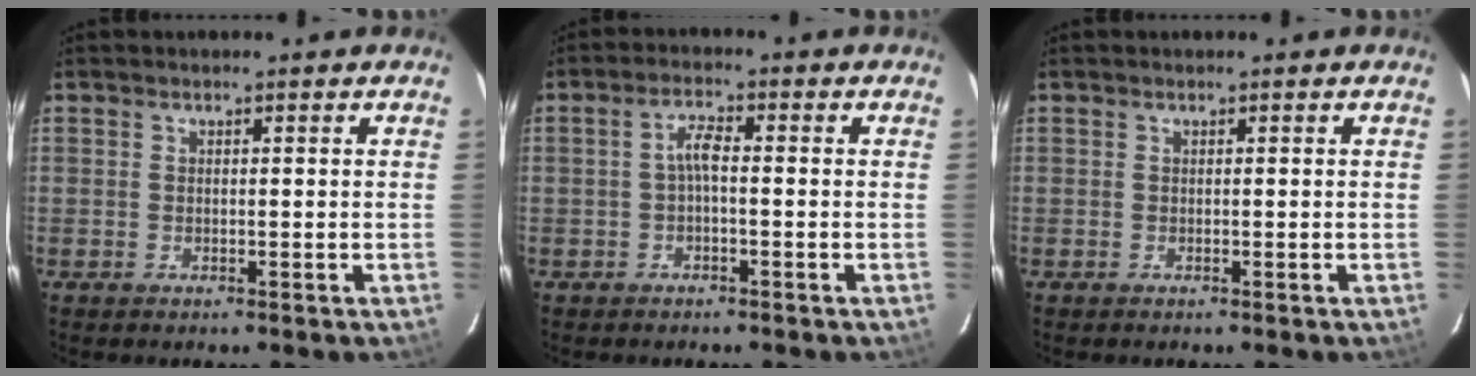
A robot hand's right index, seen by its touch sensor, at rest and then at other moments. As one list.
[{"total": 2.6, "force": [-0.7, 0.6, 2.5], "torque": [-0.053, 0.009, -0.013]}, {"total": 0.0}]